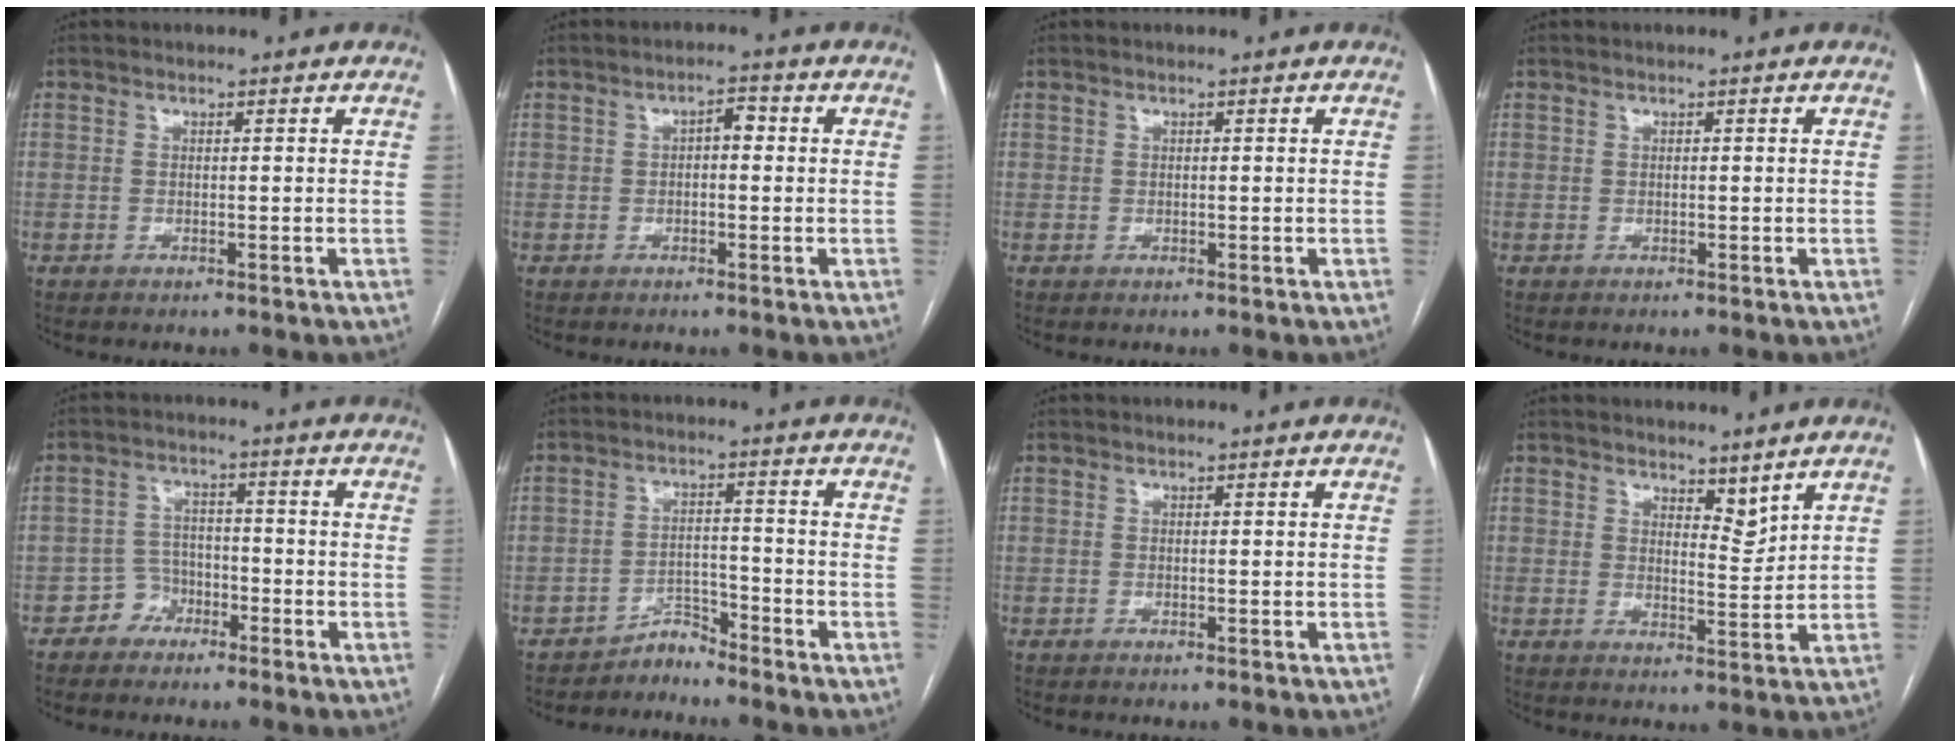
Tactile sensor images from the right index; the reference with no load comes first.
{"total": 2.7, "force": [0.3, 1.3, 2.3], "torque": [-0.036, 0.018, 0.003]}
{"total": 0.0}
{"total": 0.0}
{"total": 4.0, "force": [-2.5, 3.1, 0.2], "torque": [0.002, 0.014, -0.048]}
{"total": 3.1, "force": [-2.9, 0.8, -0.7], "torque": [0.023, 0.003, -0.049]}
{"total": 0.0}
{"total": 0.9, "force": [0.7, 0.3, 0.5], "torque": [-0.011, -0.003, 0.012]}